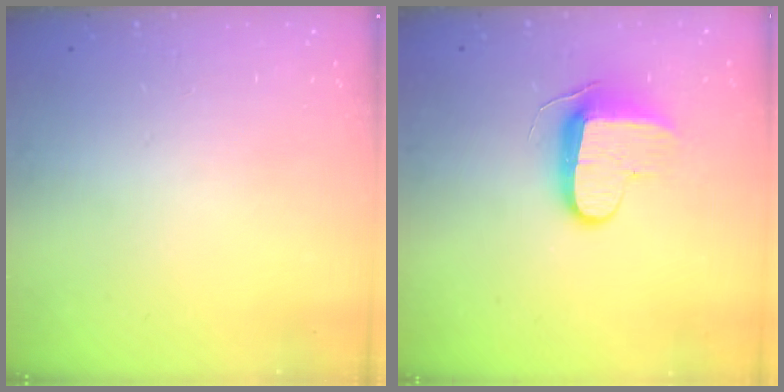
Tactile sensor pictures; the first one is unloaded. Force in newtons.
{"total": 9.2, "press": 9.2, "slide": 0.9}